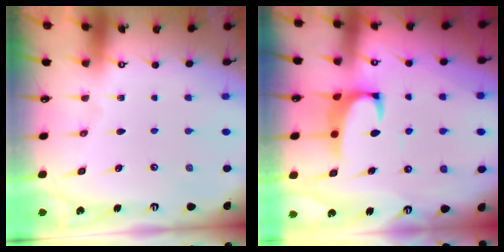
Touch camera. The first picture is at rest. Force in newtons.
{"total": 2.2, "press": 2.0, "slide": 1.0}